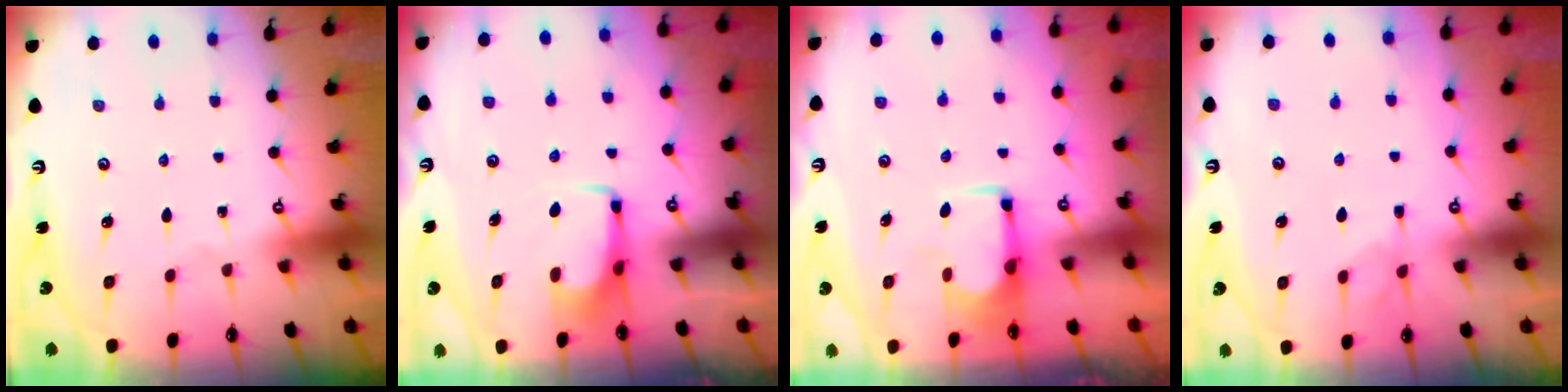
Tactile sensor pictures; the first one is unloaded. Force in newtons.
{"total": 2.9, "press": 2.9, "slide": 0.4}
{"total": 1.7, "press": 1.5, "slide": 0.8}
{"total": 1.7, "press": 1.3, "slide": 1.1}